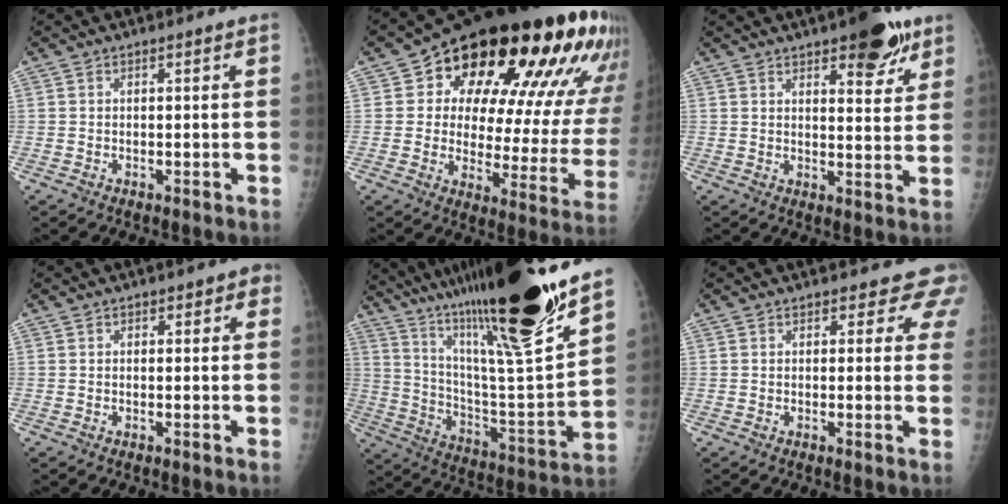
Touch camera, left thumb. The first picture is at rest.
{"total": 30.2, "force": [15.2, 13.5, 22.3], "torque": [-0.264, -0.018, 0.207]}
{"total": 10.1, "force": [6.3, 3.8, 6.9], "torque": [-0.060, -0.030, 0.083]}
{"total": 2.3, "force": [0.9, 1.5, 1.5], "torque": [0.001, 0.003, 0.007]}
{"total": 30.8, "force": [22.2, 3.2, 21.1], "torque": [-0.333, -0.091, 0.369]}
{"total": 5.1, "force": [4.1, 2.6, 1.3], "torque": [0.025, -0.018, 0.029]}